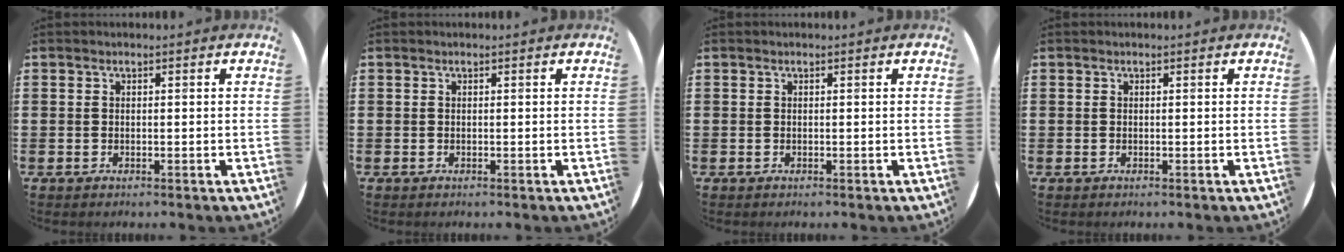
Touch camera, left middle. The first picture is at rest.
{"total": 0.0}
{"total": 0.0}
{"total": 0.0}